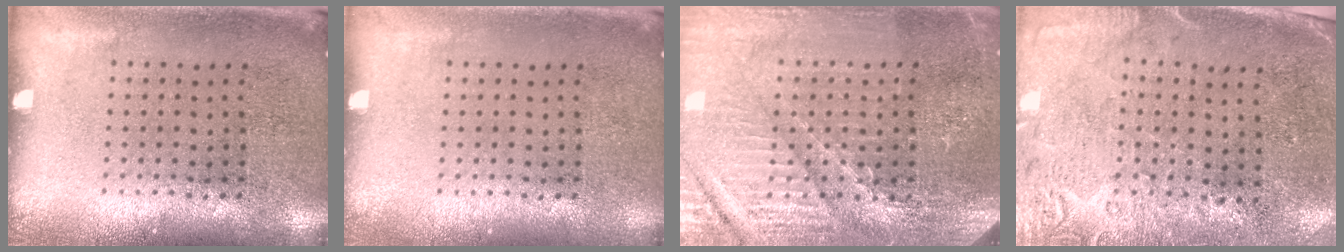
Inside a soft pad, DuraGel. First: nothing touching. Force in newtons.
{"total": 0.0}
{"total": 4.6, "press": 4.4, "slide": 1.4}
{"total": 2.8, "press": 2.4, "slide": 1.5}